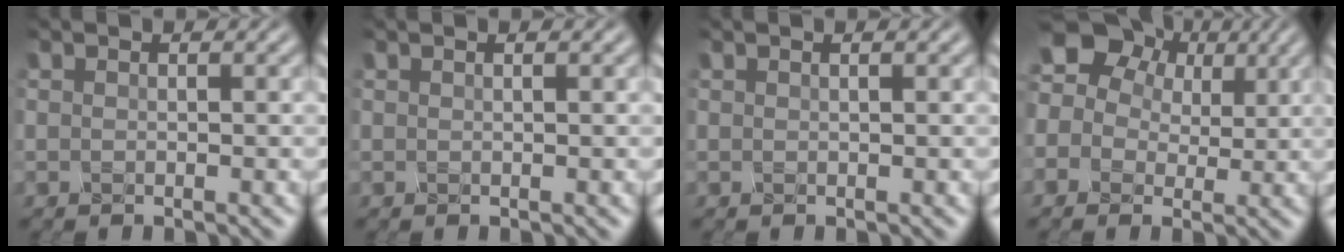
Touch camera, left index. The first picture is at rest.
{"total": 1.7, "force": [0.9, 0.8, 1.2], "torque": [-0.008, 0.019, 0.006]}
{"total": 1.4, "force": [0.8, 0.6, 0.9], "torque": [-0.004, 0.014, 0.006]}
{"total": 9.0, "force": [3.2, 7.5, 3.9], "torque": [-0.088, 0.036, 0.054]}